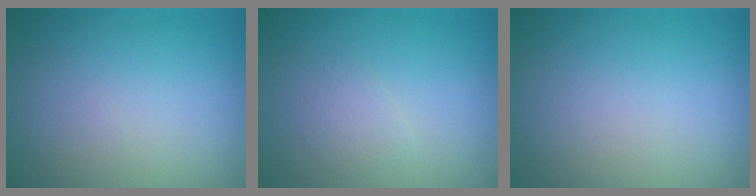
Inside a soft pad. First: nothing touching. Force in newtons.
{"total": 1.1, "press": 1.1, "slide": 0.0}
{"total": 0.0}